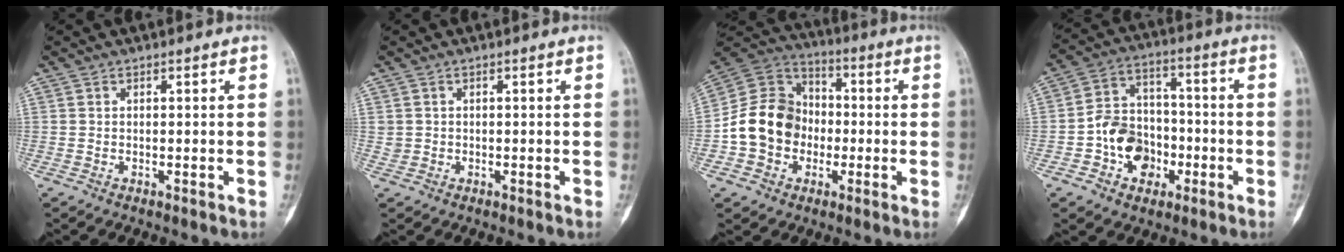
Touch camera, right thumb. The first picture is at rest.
{"total": 1.3, "force": [0.2, 1.2, 0.3], "torque": [0.000, 0.002, 0.005]}
{"total": 14.2, "force": [-2.5, 12.1, 6.9], "torque": [-0.096, 0.037, -0.054]}
{"total": 11.4, "force": [-3.6, 9.0, 6.0], "torque": [-0.060, 0.043, -0.067]}